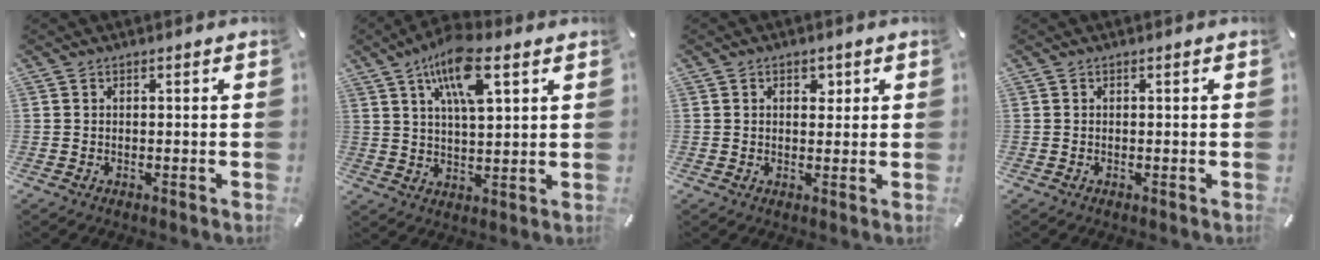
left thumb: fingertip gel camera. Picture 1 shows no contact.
{"total": 11.5, "force": [6.4, 4.4, 8.5], "torque": [-0.152, -0.010, 0.112]}
{"total": 3.0, "force": [1.2, 2.1, 1.8], "torque": [-0.009, -0.004, 0.011]}
{"total": 0.0}